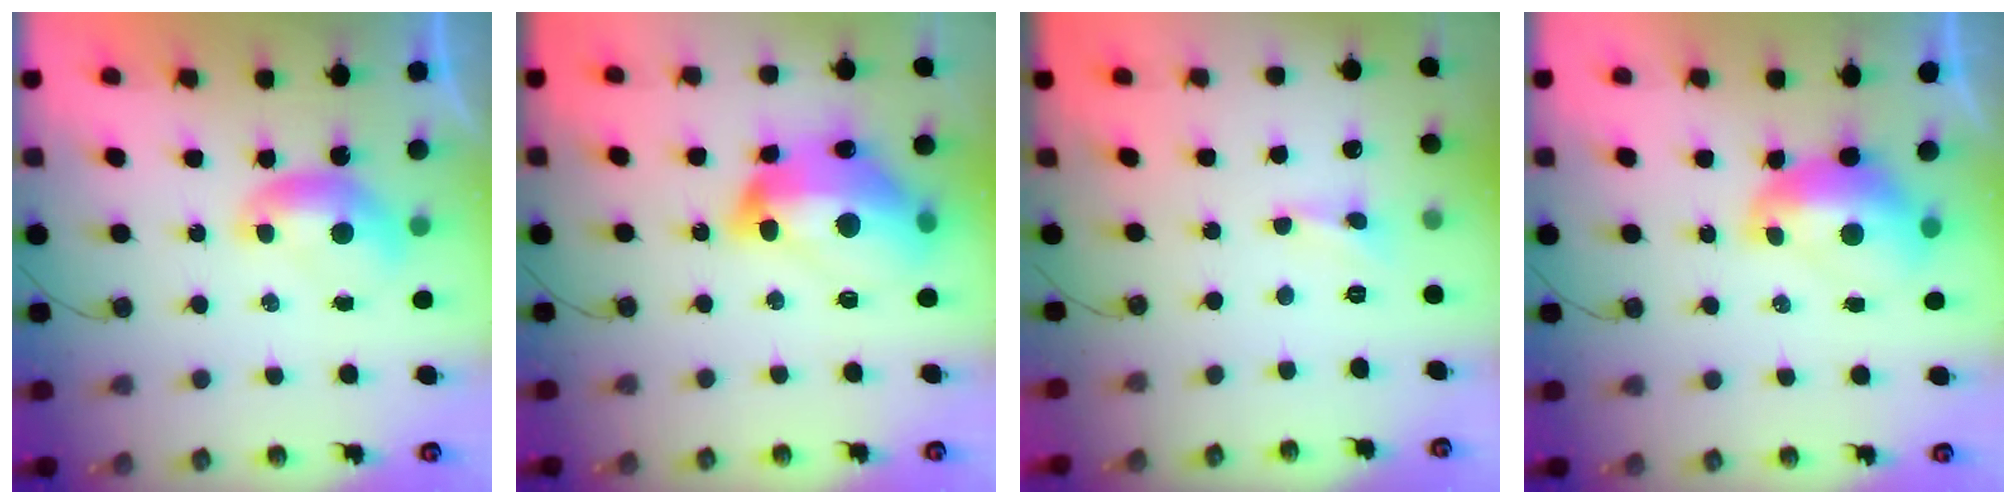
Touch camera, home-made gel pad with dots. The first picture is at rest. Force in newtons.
{"total": 17.2, "press": 17.1, "slide": 1.8}
{"total": 1.2, "press": 1.1, "slide": 0.5}
{"total": 2.7, "press": 2.7, "slide": 0.7}